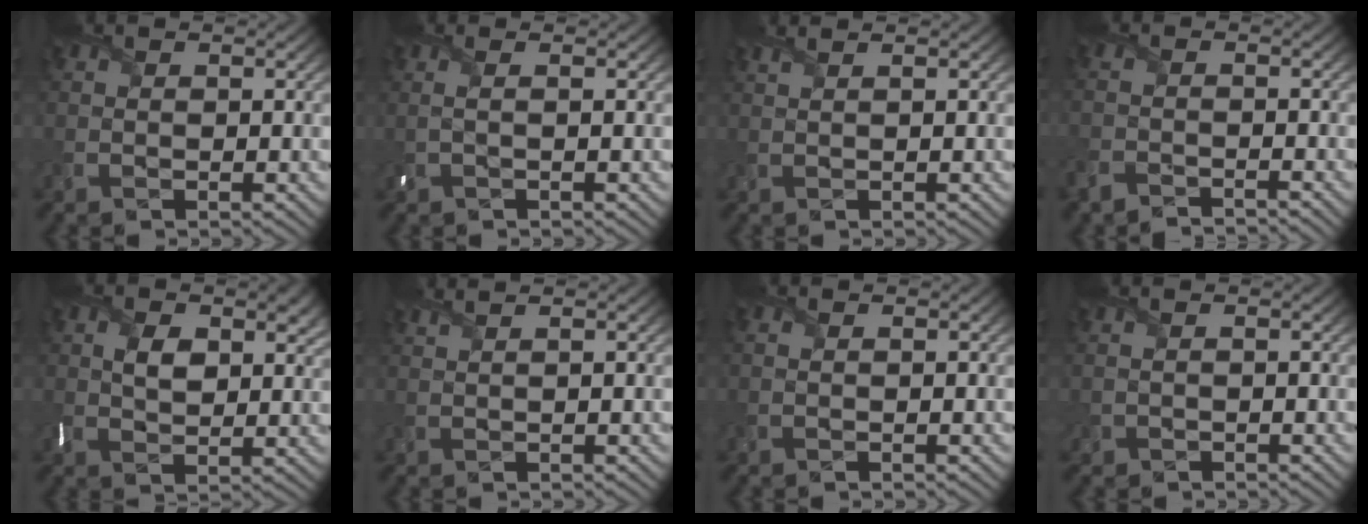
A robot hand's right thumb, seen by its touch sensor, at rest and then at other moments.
{"total": 1.4, "force": [0.1, 0.2, 1.3], "torque": [-0.030, 0.005, -0.003]}
{"total": 1.7, "force": [1.1, 0.4, 1.2], "torque": [-0.026, 0.000, 0.008]}
{"total": 3.7, "force": [-3.4, 0.6, 1.3], "torque": [-0.032, -0.014, -0.071]}
{"total": 5.2, "force": [1.8, 3.2, 3.7], "torque": [-0.069, -0.003, 0.031]}
{"total": 2.2, "force": [1.5, 0.5, 1.5], "torque": [-0.027, 0.002, 0.008]}
{"total": 0.7, "force": [0.1, 0.2, 0.7], "torque": [-0.016, 0.002, 0.003]}
{"total": 0.8, "force": [-0.4, 0.6, 0.4], "torque": [-0.016, -0.002, -0.007]}